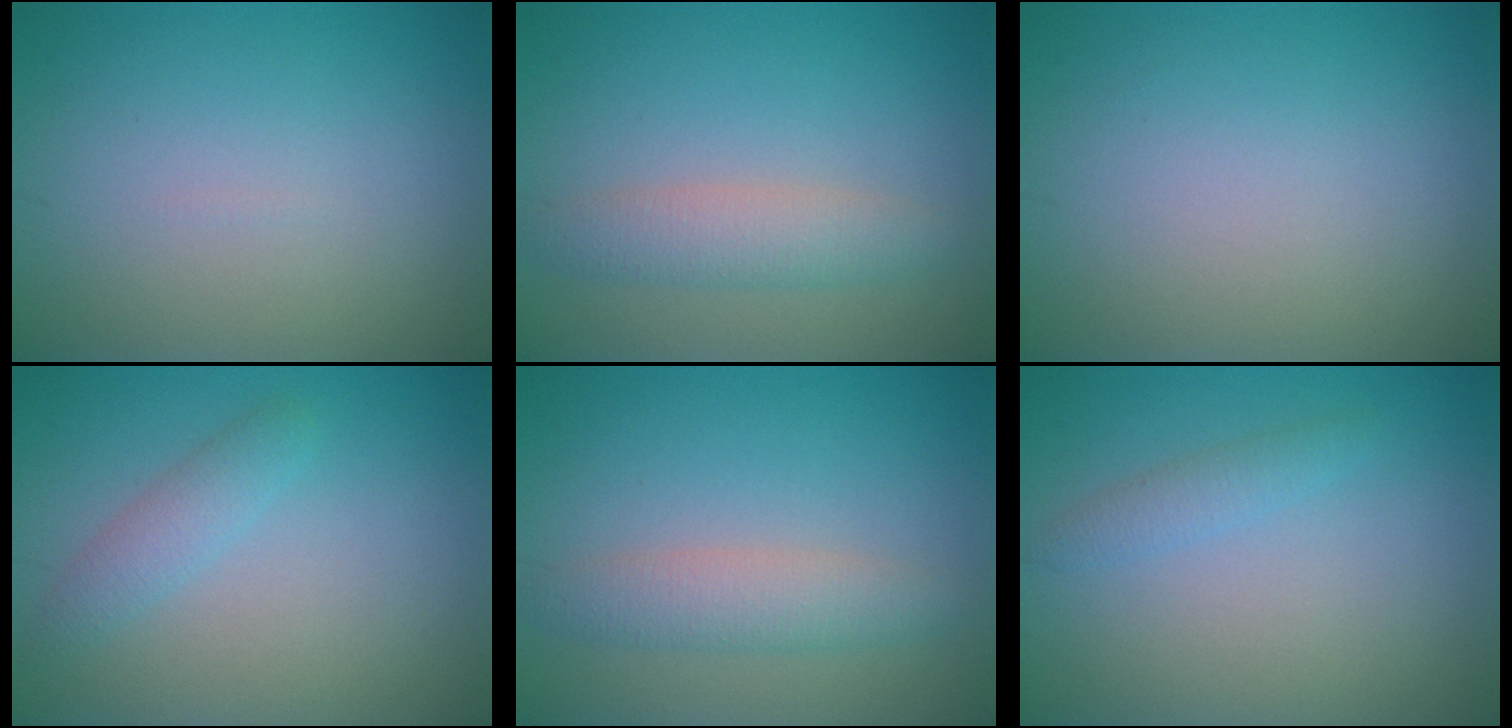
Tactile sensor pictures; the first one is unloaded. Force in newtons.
{"total": 3.0, "press": 3.0, "slide": 0.0}
{"total": 0.0}
{"total": 1.9, "press": 1.9, "slide": 0.1}
{"total": 3.0, "press": 3.0, "slide": 0.0}
{"total": 1.3, "press": 1.3, "slide": 0.1}